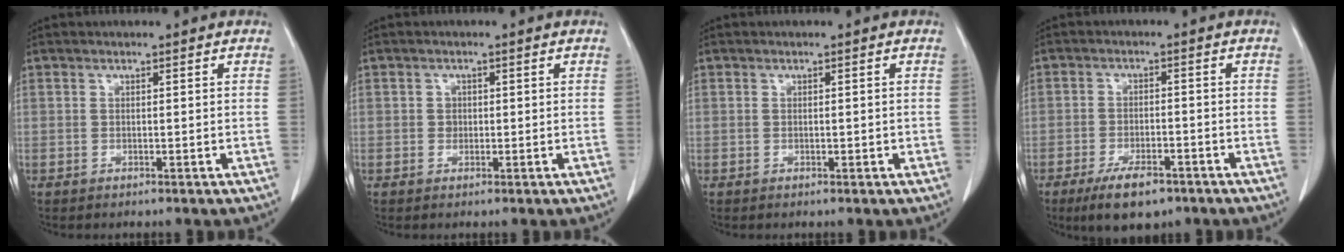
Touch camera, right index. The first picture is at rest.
{"total": 1.2, "force": [0.1, 1.2, 0.4], "torque": [-0.005, 0.002, 0.001]}
{"total": 0.7, "force": [0.0, 0.4, 0.5], "torque": [-0.009, 0.001, 0.000]}
{"total": 7.3, "force": [-5.0, 2.6, 4.7], "torque": [-0.083, -0.007, -0.078]}